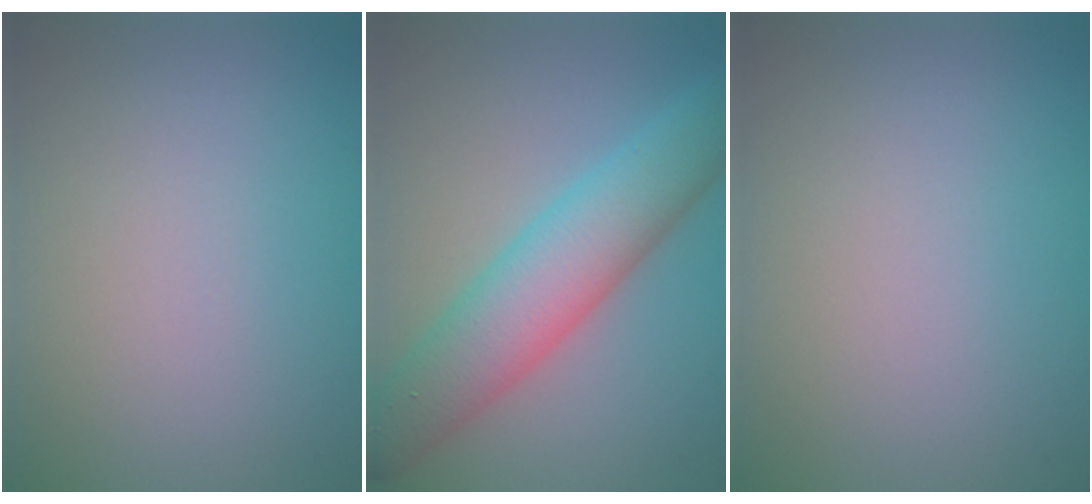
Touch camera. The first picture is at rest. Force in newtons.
{"total": 7.5, "press": 7.5, "slide": 0.1}
{"total": 0.0}